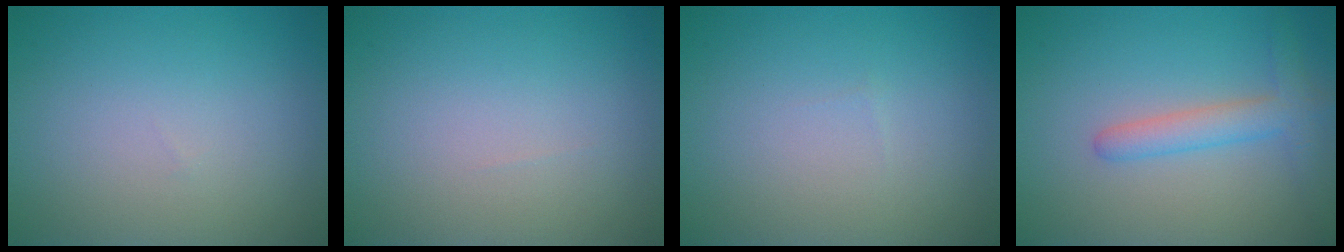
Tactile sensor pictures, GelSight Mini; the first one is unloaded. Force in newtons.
{"total": 0.0}
{"total": 0.0}
{"total": 3.0, "press": 3.0, "slide": 0.2}